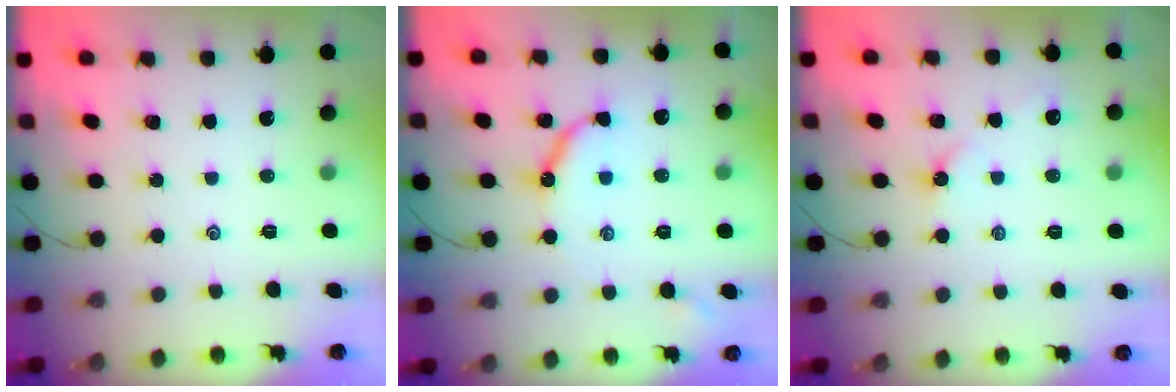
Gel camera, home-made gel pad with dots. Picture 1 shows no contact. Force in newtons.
{"total": 9.4, "press": 9.4, "slide": 0.8}
{"total": 2.9, "press": 2.9, "slide": 0.6}